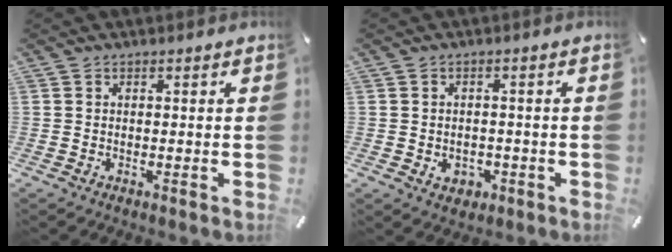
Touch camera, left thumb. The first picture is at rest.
{"total": 3.6, "force": [-1.0, 3.0, 1.7], "torque": [-0.013, -0.001, -0.020]}